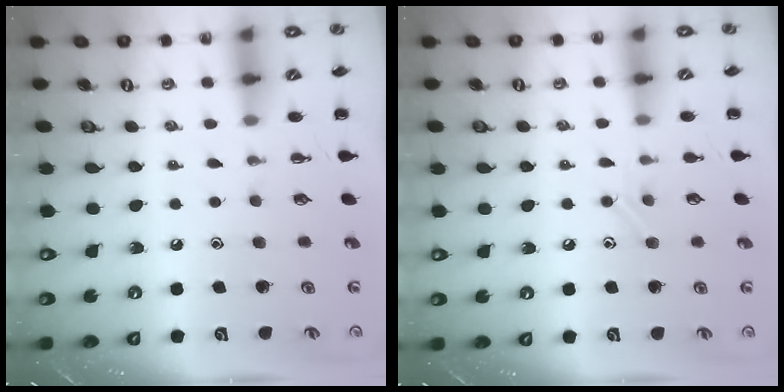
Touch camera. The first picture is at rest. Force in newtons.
{"total": 6.2, "press": 6.1, "slide": 0.9}